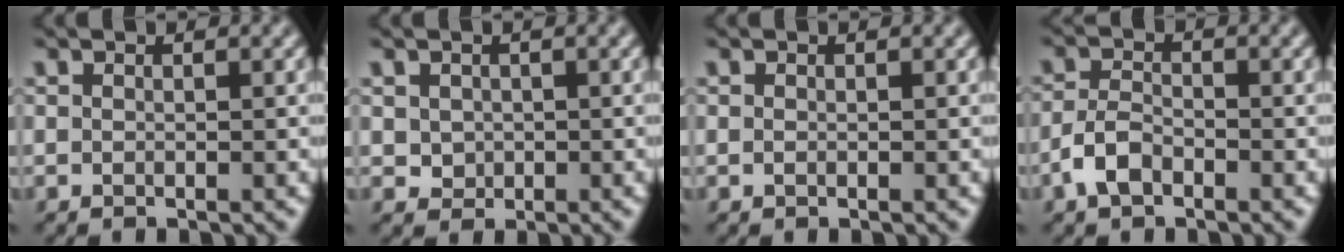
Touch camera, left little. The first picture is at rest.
{"total": 1.5, "force": [0.1, 1.3, 0.5], "torque": [-0.016, -0.003, 0.005]}
{"total": 0.0}
{"total": 2.8, "force": [-1.7, 1.5, 1.6], "torque": [-0.035, 0.004, -0.038]}